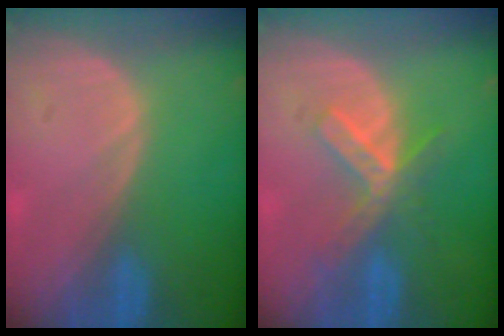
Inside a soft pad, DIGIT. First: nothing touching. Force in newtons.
{"total": 5.5, "press": 5.3, "slide": 1.3}